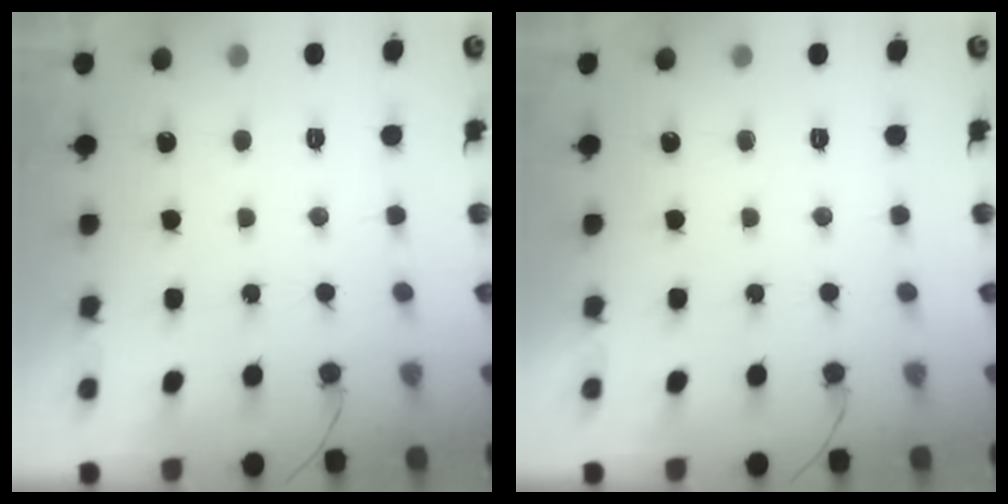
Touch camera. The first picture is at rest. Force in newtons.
{"total": 0.0}